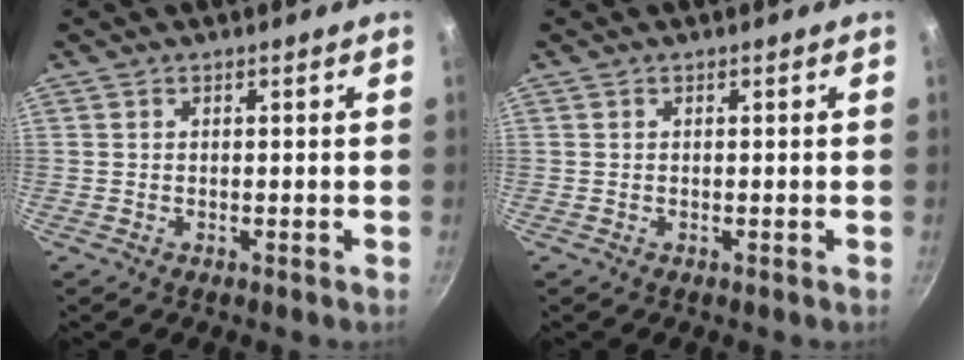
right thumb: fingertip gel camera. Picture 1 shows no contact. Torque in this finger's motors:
{"motor_torque": [-0.20, 0.20, 0.03, -0.01, 0.02]}